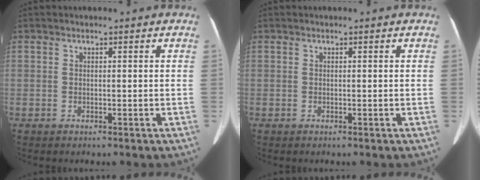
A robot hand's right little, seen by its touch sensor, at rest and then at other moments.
{"total": 0.0}